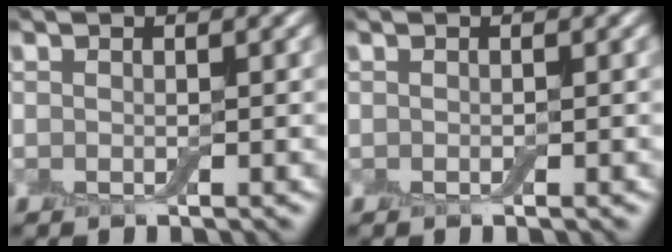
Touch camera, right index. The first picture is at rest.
{"total": 0.0}